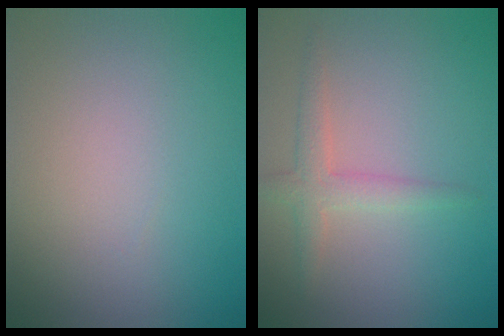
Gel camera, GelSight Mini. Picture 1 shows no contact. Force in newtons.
{"total": 2.3, "press": 2.3, "slide": 0.1}